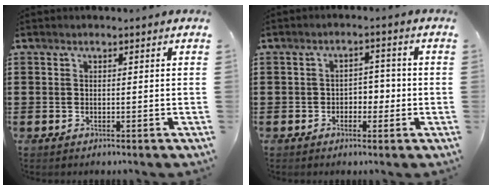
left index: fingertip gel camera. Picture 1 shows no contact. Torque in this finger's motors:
{"motor_torque": [-0.10, 0.06, 0.05, 0.02]}